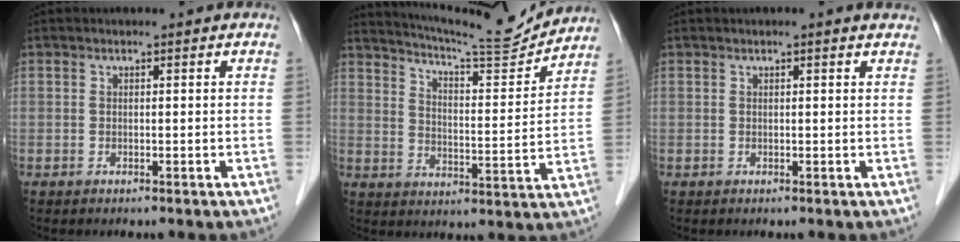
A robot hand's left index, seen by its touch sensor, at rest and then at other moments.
{"total": 14.5, "force": [14.0, -0.7, 3.5], "torque": [-0.067, -0.028, 0.203]}
{"total": 1.5, "force": [1.3, 0.0, 0.9], "torque": [-0.013, 0.009, 0.011]}